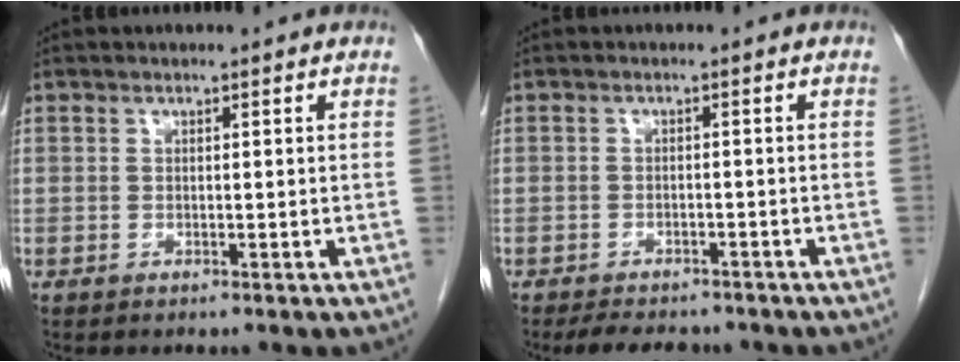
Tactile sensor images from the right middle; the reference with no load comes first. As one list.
[{"total": 6.9, "force": [-5.9, 2.6, 2.5], "torque": [-0.034, -0.003, -0.079]}]